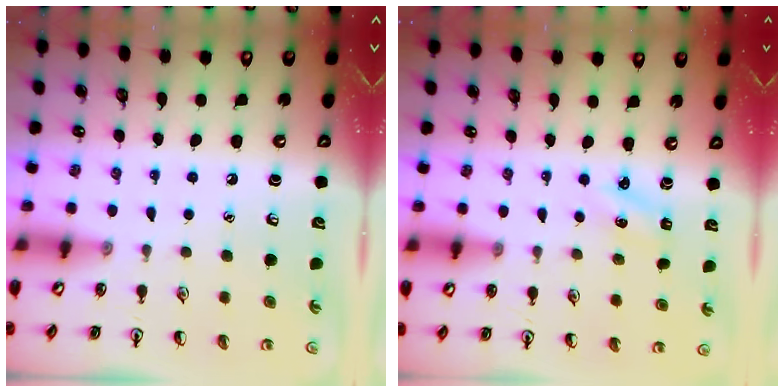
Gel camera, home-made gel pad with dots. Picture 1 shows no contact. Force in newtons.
{"total": 1.6, "press": 1.5, "slide": 0.6}